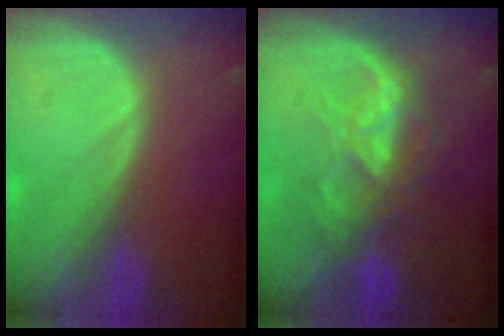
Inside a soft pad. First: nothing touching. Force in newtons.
{"total": 8.6, "press": 7.5, "slide": 4.3}